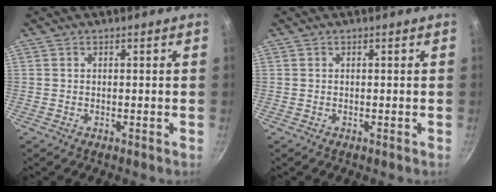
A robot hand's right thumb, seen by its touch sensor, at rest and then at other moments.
{"total": 0.0}